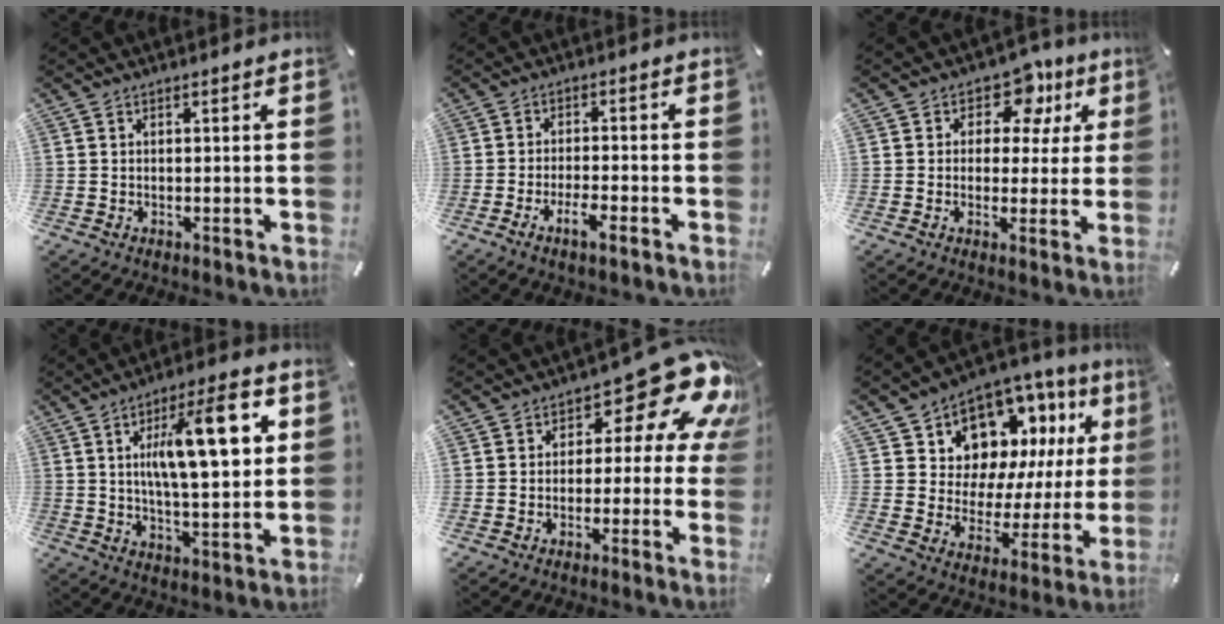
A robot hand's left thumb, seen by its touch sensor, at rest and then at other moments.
{"total": 5.3, "force": [-3.1, 1.5, 4.0], "torque": [-0.074, 0.007, -0.057]}
{"total": 9.2, "force": [4.0, 6.7, 4.9], "torque": [-0.071, -0.020, 0.068]}
{"total": 18.4, "force": [5.6, 5.9, 16.5], "torque": [-0.261, -0.004, 0.078]}
{"total": 16.8, "force": [7.7, 8.6, 12.2], "torque": [-0.157, -0.052, 0.123]}
{"total": 12.2, "force": [8.0, 8.4, 3.9], "torque": [-0.068, -0.081, 0.145]}